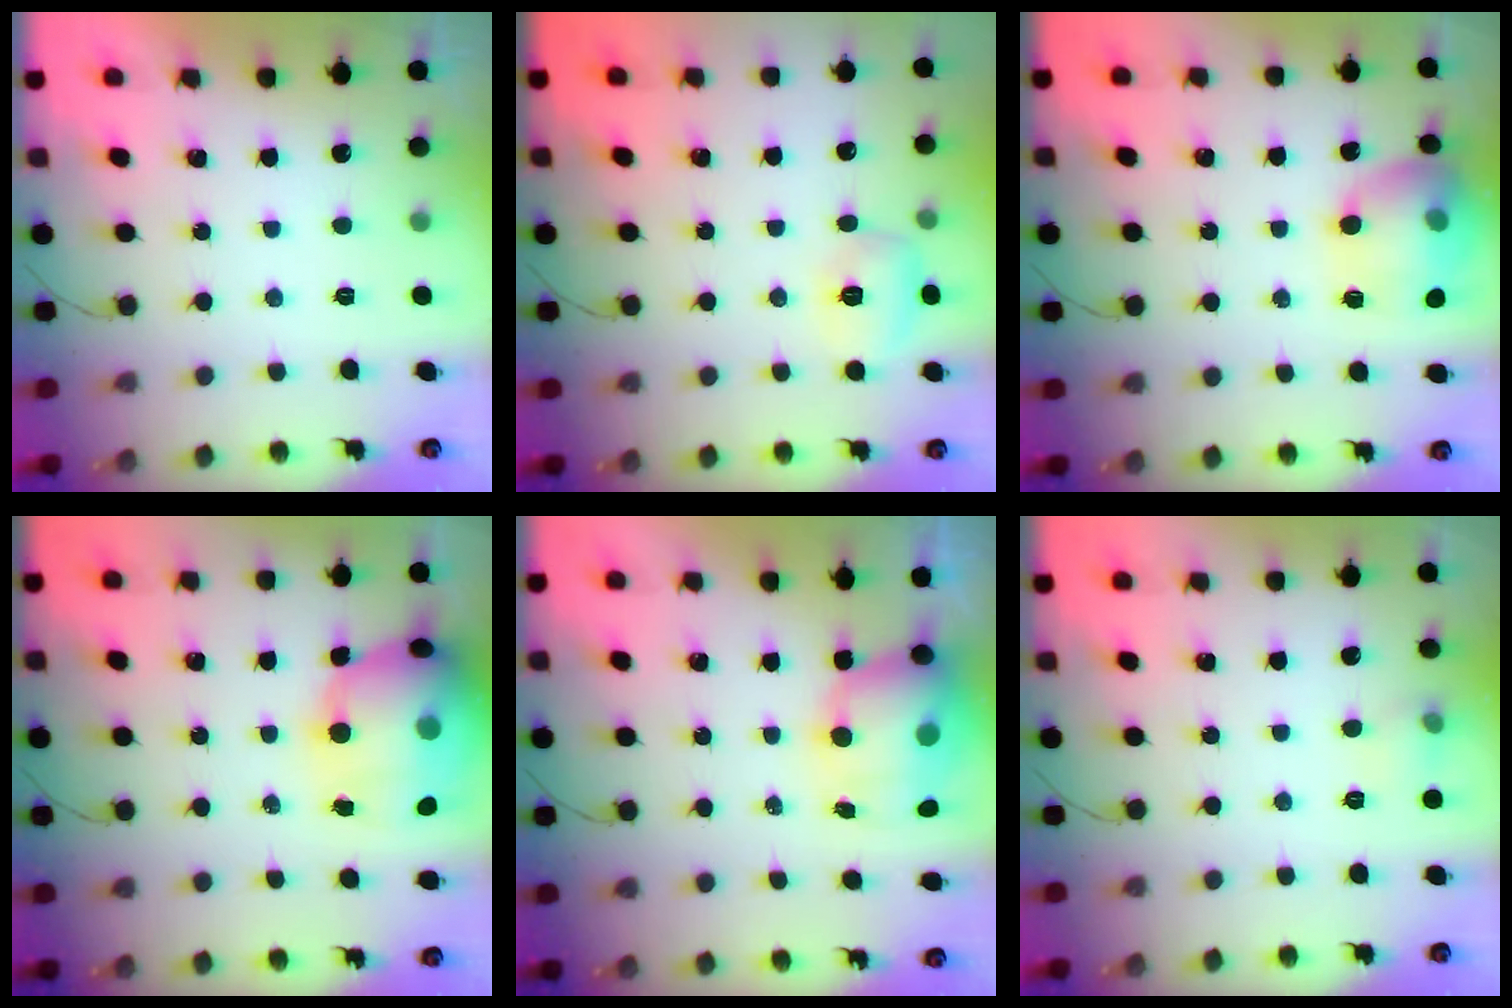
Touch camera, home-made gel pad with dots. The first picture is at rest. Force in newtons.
{"total": 6.8, "press": 6.6, "slide": 1.7}
{"total": 16.4, "press": 16.3, "slide": 1.5}
{"total": 21.0, "press": 20.7, "slide": 3.6}
{"total": 12.0, "press": 11.6, "slide": 2.9}
{"total": 5.3, "press": 5.1, "slide": 1.5}